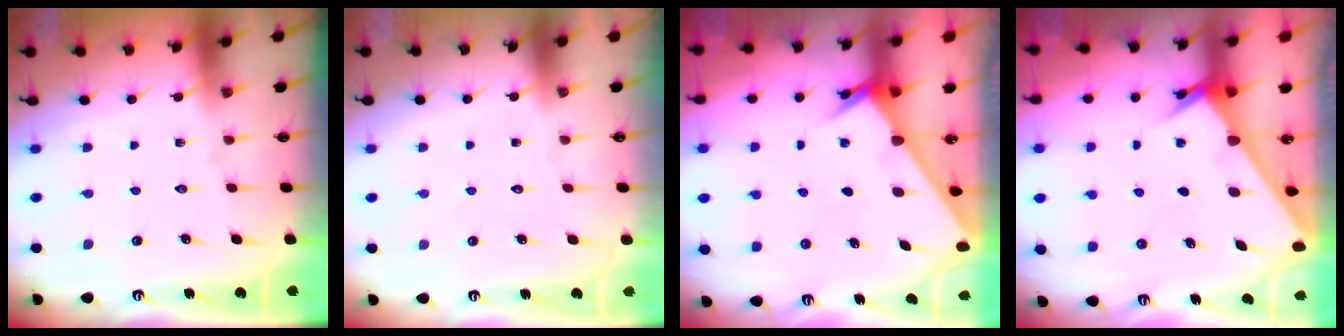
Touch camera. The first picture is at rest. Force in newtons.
{"total": 1.6, "press": 1.6, "slide": 0.1}
{"total": 2.5, "press": 2.5, "slide": 0.2}
{"total": 2.5, "press": 2.5, "slide": 0.2}